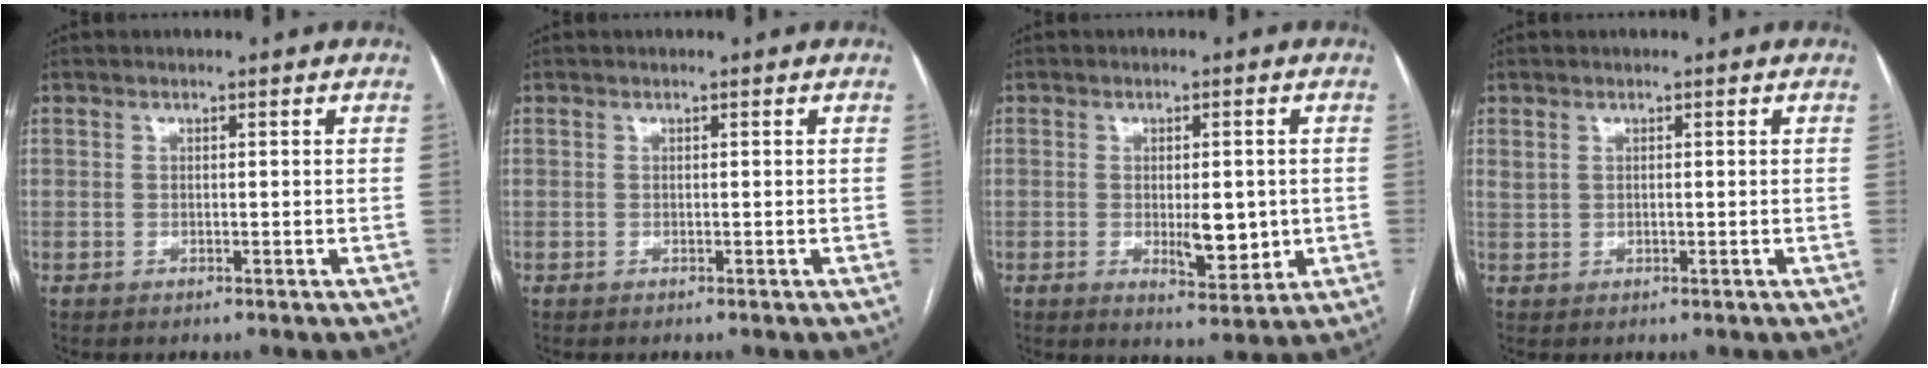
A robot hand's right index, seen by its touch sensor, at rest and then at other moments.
{"total": 0.0}
{"total": 6.1, "force": [-0.6, 2.3, 5.7], "torque": [-0.083, -0.010, -0.001]}
{"total": 1.2, "force": [0.6, 0.7, 0.8], "torque": [-0.025, 0.007, 0.018]}